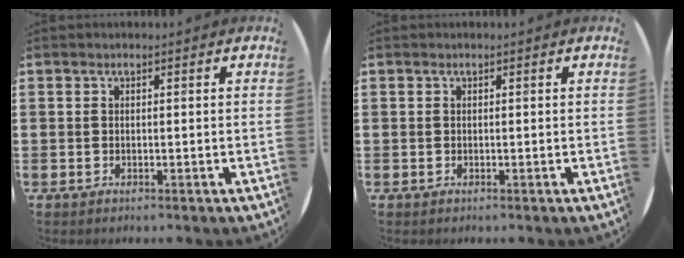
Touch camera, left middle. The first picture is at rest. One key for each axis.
{"total": 0.0}